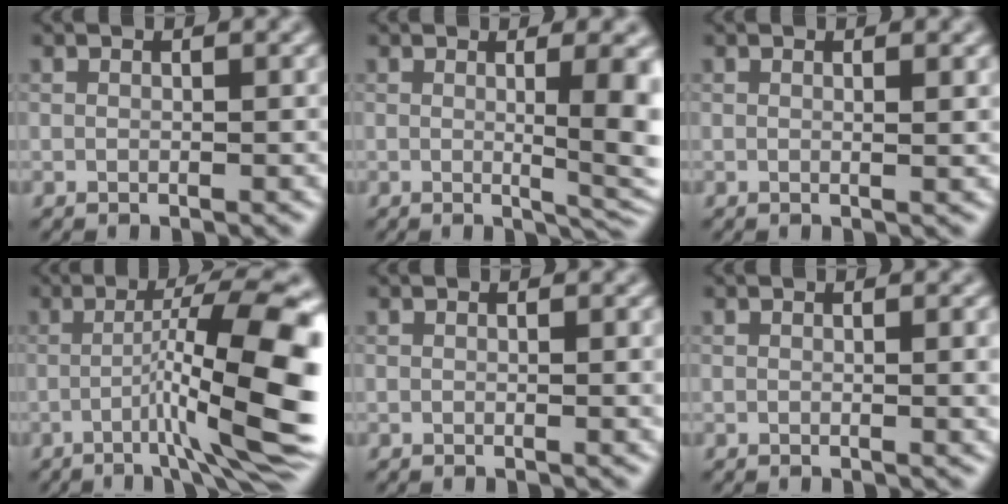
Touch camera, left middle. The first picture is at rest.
{"total": 6.1, "force": [0.4, 1.8, 5.8], "torque": [-0.060, -0.007, 0.010]}
{"total": 1.0, "force": [0.4, 0.3, 0.8], "torque": [-0.006, 0.000, 0.003]}
{"total": 10.3, "force": [-2.5, 1.2, 9.9], "torque": [-0.139, 0.015, -0.043]}
{"total": 0.9, "force": [0.0, 0.2, 0.9], "torque": [-0.009, -0.001, -0.001]}
{"total": 1.8, "force": [0.1, 0.5, 1.7], "torque": [-0.018, 0.000, -0.002]}